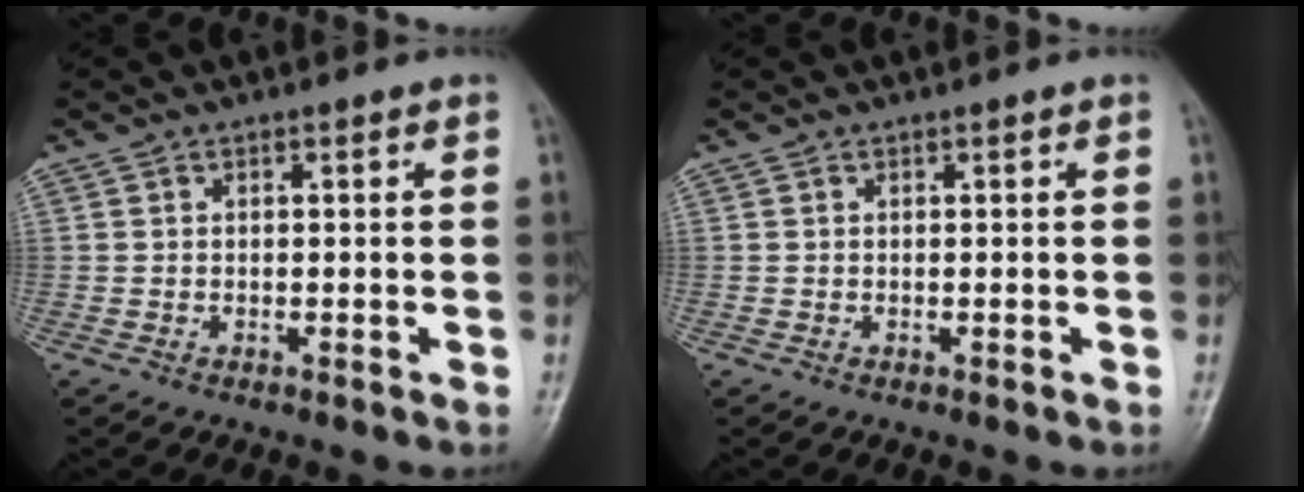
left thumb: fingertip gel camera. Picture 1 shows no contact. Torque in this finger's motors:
{"motor_torque": [0.01, 0.00, -0.12, -0.09, 0.00]}